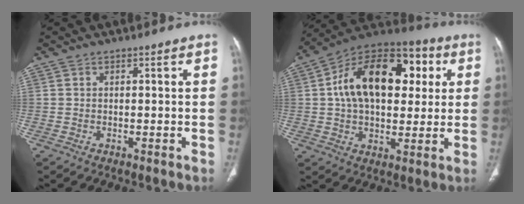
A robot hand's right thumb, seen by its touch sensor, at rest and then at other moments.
{"total": 22.4, "force": [4.6, 13.7, 17.1], "torque": [-0.248, 0.022, 0.065]}